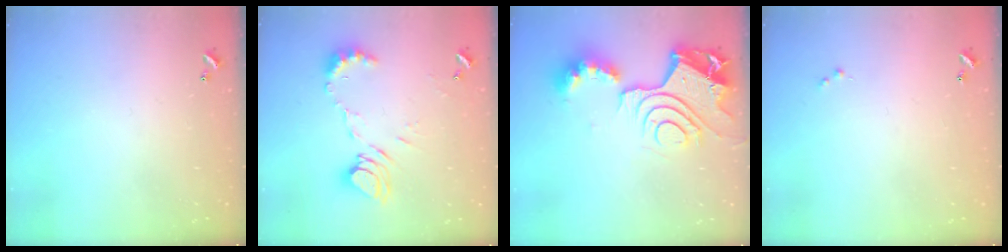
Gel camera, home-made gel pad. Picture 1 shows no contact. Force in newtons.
{"total": 10.1, "press": 10.0, "slide": 1.3}
{"total": 17.0, "press": 16.9, "slide": 1.8}
{"total": 0.0}